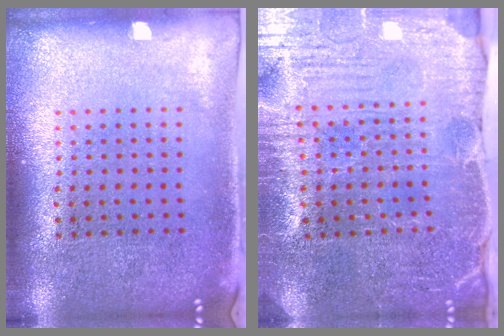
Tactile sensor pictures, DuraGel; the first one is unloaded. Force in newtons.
{"total": 3.9, "press": 3.9, "slide": 0.4}